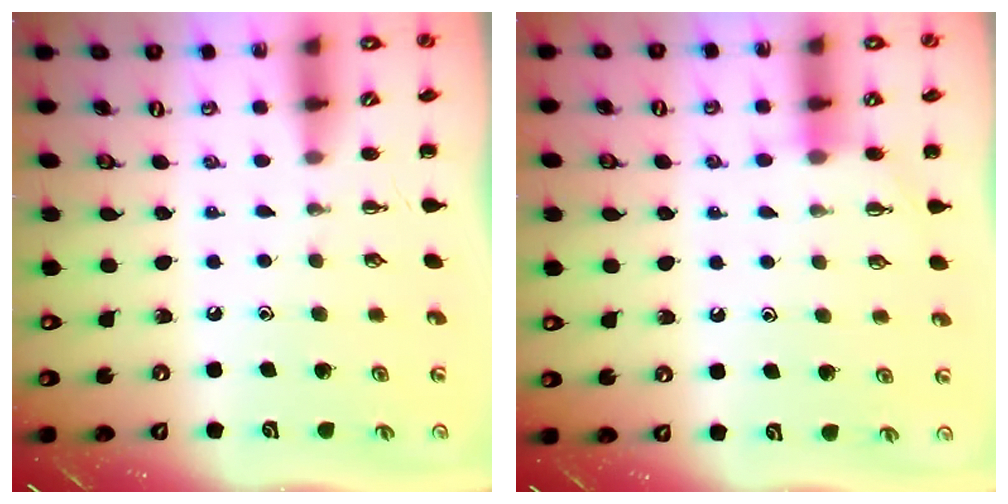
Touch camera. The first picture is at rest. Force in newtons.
{"total": 4.5, "press": 4.3, "slide": 1.3}